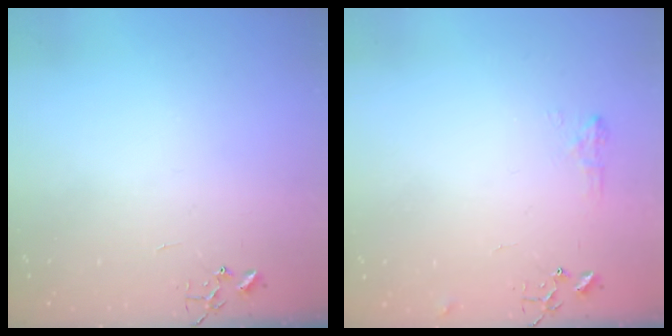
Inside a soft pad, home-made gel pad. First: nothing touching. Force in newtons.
{"total": 6.4, "press": 6.3, "slide": 0.8}